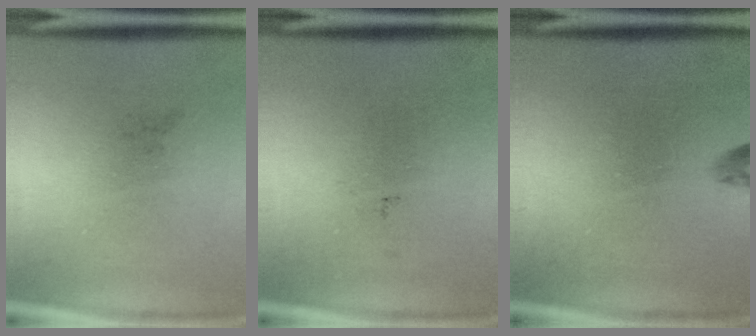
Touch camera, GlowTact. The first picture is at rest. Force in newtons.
{"total": 0.0}
{"total": 0.9}